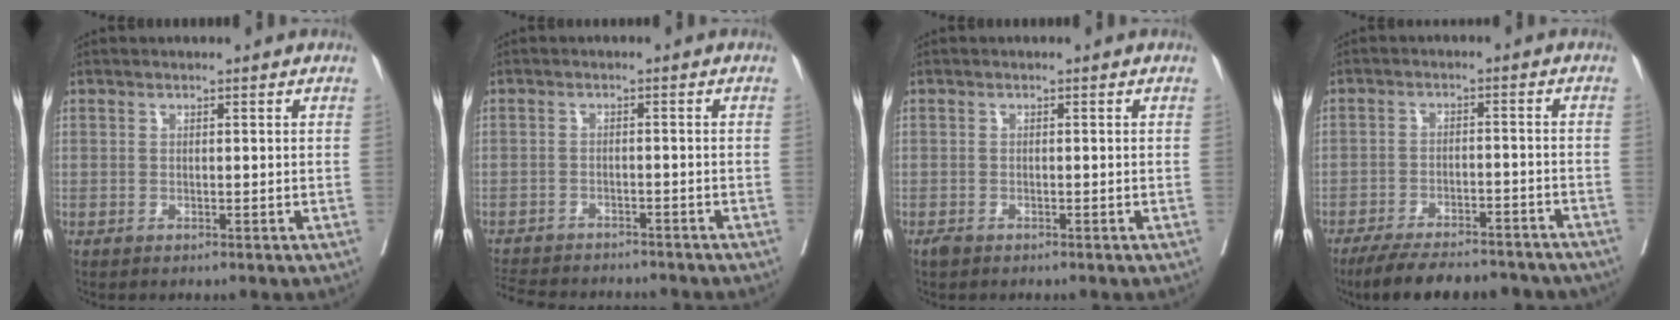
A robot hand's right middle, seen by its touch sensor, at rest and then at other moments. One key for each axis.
{"total": 12.5, "fx": -11.4, "fy": 2.9, "fz": 4.1, "tx": -0.090, "ty": -0.008, "tz": -0.155}
{"total": 0.8, "fx": -0.7, "fy": 0.3, "fz": 0.3, "tx": -0.013, "ty": -0.003, "tz": -0.012}
{"total": 15.9, "fx": -14.1, "fy": 3.8, "fz": 6.3, "tx": -0.115, "ty": -0.006, "tz": -0.193}